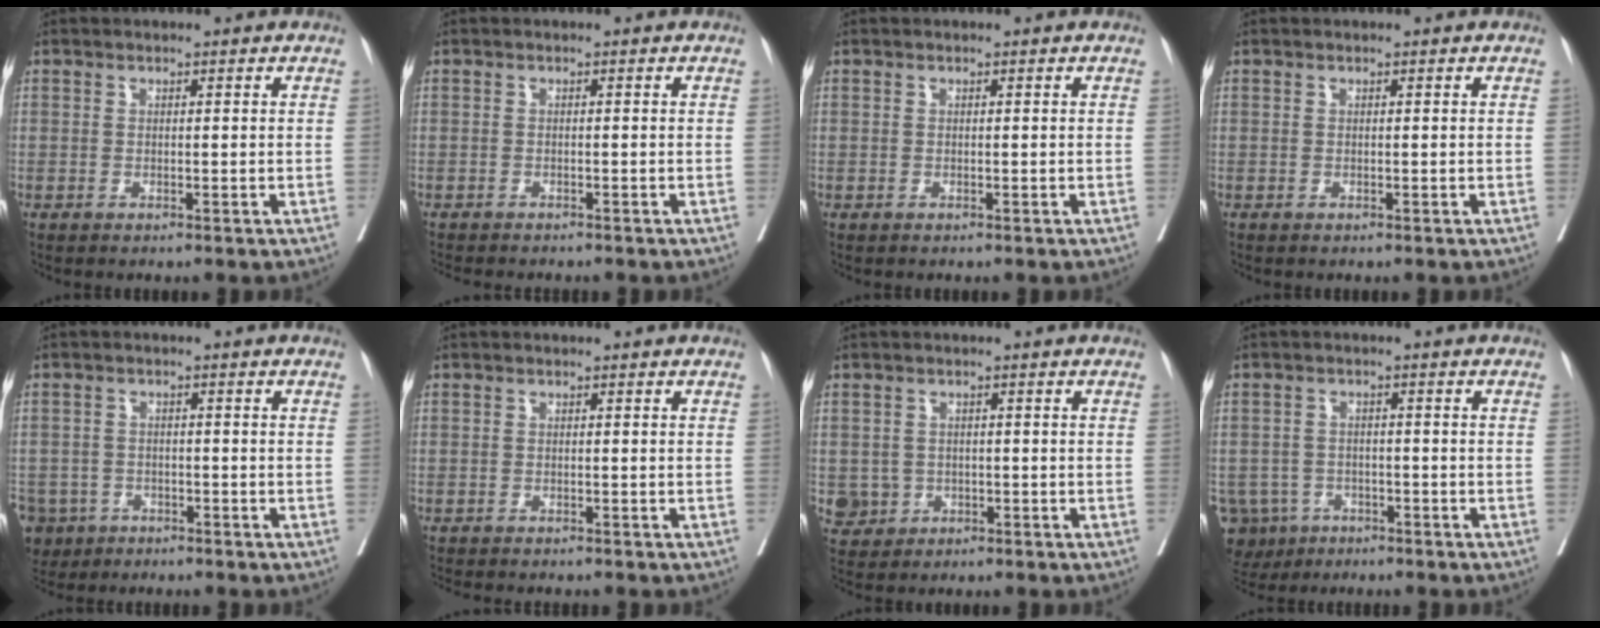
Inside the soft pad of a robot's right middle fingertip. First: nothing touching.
{"total": 5.3, "force": [-4.7, 1.3, 2.0], "torque": [-0.025, -0.006, -0.065]}
{"total": 0.0}
{"total": 0.0}
{"total": 9.3, "force": [-5.5, 7.2, 2.2], "torque": [-0.069, -0.005, -0.089]}
{"total": 4.5, "force": [-4.0, 1.0, 1.8], "torque": [-0.023, -0.007, -0.056]}
{"total": 3.6, "force": [-0.9, 3.4, 0.4], "torque": [0.000, 0.007, -0.009]}
{"total": 8.0, "force": [-4.8, 6.2, 1.5], "torque": [-0.037, 0.002, -0.073]}